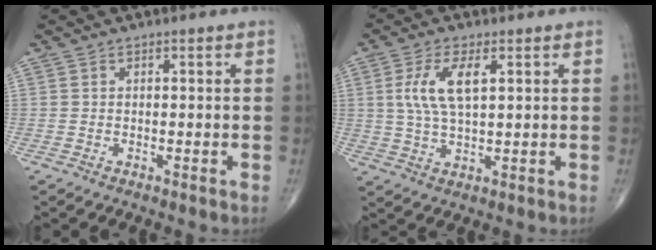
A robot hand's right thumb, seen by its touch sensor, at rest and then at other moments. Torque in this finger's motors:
{"motor_torque": [0.06, 0.09, 0.50, 0.28, 0.11]}